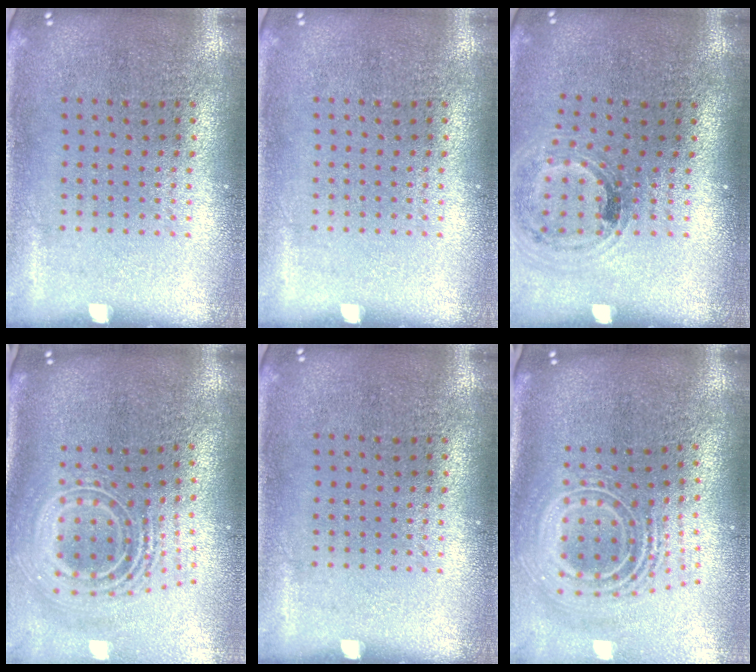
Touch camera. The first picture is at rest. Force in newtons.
{"total": 0.0}
{"total": 1.0, "press": 1.0, "slide": 0.3}
{"total": 2.7, "press": 1.8, "slide": 2.0}
{"total": 0.0}
{"total": 2.8, "press": 1.9, "slide": 2.2}